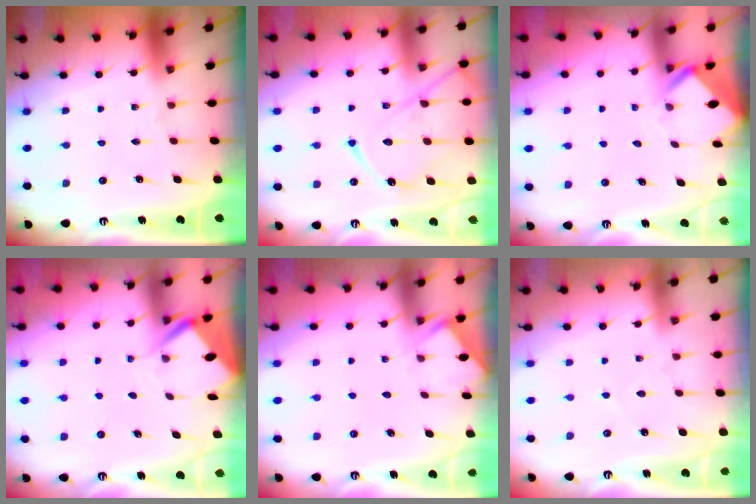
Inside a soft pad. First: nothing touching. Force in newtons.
{"total": 15.2, "press": 15.1, "slide": 1.6}
{"total": 2.7, "press": 2.7, "slide": 0.1}
{"total": 3.7, "press": 3.7, "slide": 0.3}
{"total": 3.4, "press": 3.4, "slide": 0.4}
{"total": 3.5, "press": 3.4, "slide": 0.5}